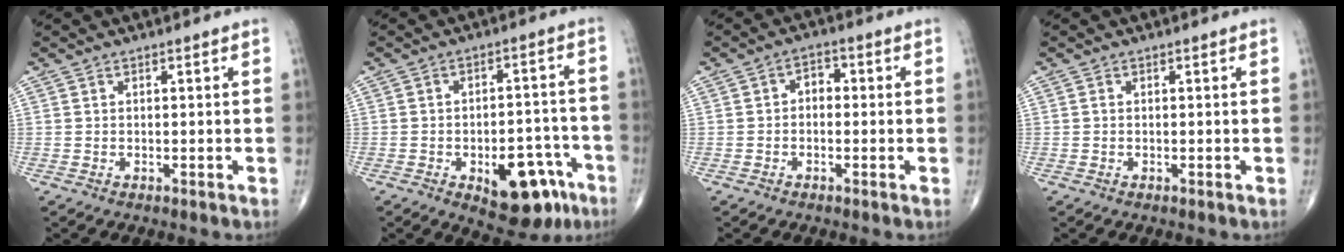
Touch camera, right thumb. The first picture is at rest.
{"total": 13.8, "force": [-6.5, 7.0, 10.0], "torque": [-0.101, 0.044, -0.078]}
{"total": 3.3, "force": [-0.4, 2.4, 2.2], "torque": [-0.015, 0.013, -0.020]}
{"total": 0.0}